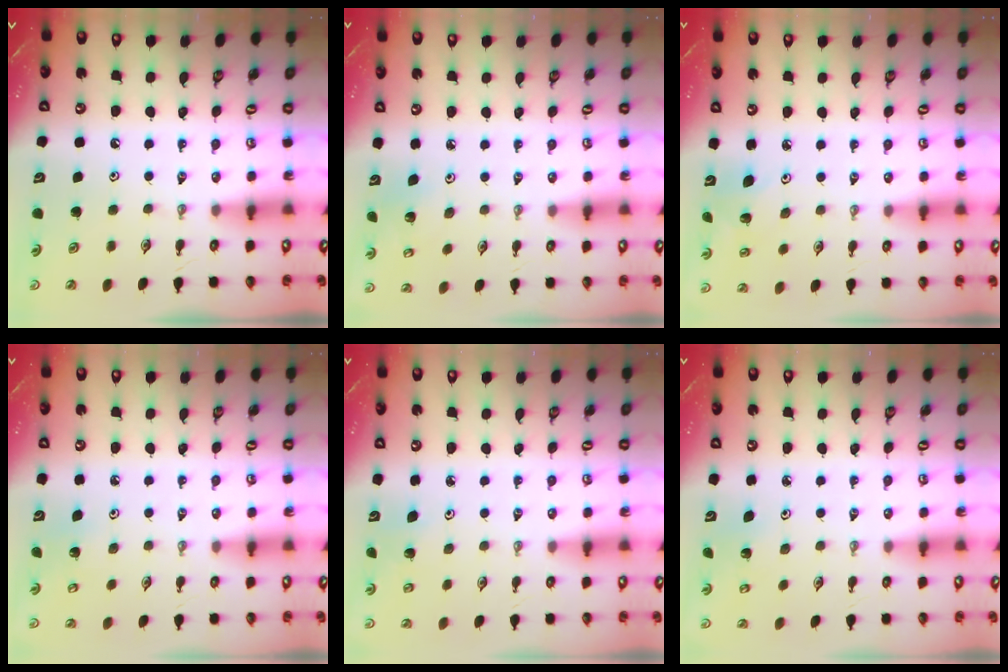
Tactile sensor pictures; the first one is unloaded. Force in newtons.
{"total": 3.1, "press": 3.1, "slide": 0.2}
{"total": 3.6, "press": 3.0, "slide": 2.0}
{"total": 2.8, "press": 2.8, "slide": 0.2}
{"total": 2.9, "press": 2.8, "slide": 0.8}
{"total": 1.8, "press": 1.8, "slide": 0.1}